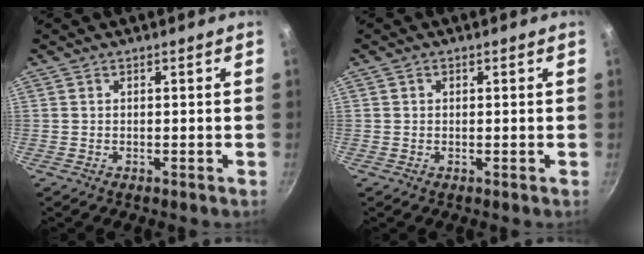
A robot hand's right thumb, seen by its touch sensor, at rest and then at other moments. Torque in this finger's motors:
{"motor_torque": [-0.40, 0.22, -0.08, 0.20, 0.05]}